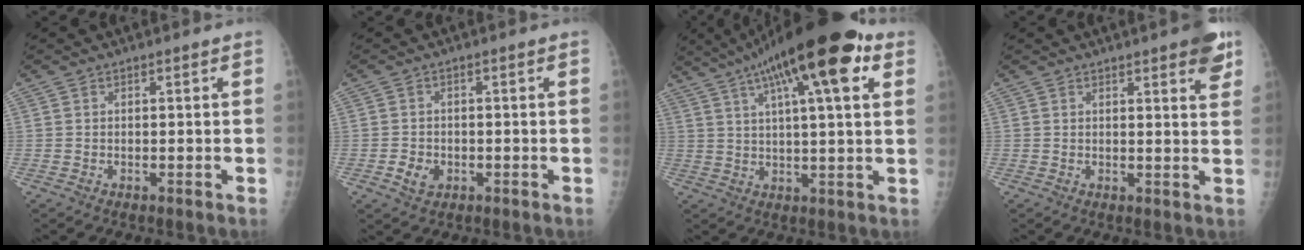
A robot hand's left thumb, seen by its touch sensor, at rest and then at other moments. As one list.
[{"total": 3.1, "force": [-1.0, 2.5, 1.6], "torque": [-0.022, 0.003, -0.012]}, {"total": 20.7, "force": [10.1, 5.3, 17.3], "torque": [-0.272, 0.008, 0.154]}, {"total": 6.1, "force": [3.6, 1.4, 4.8], "torque": [-0.046, -0.013, 0.042]}]